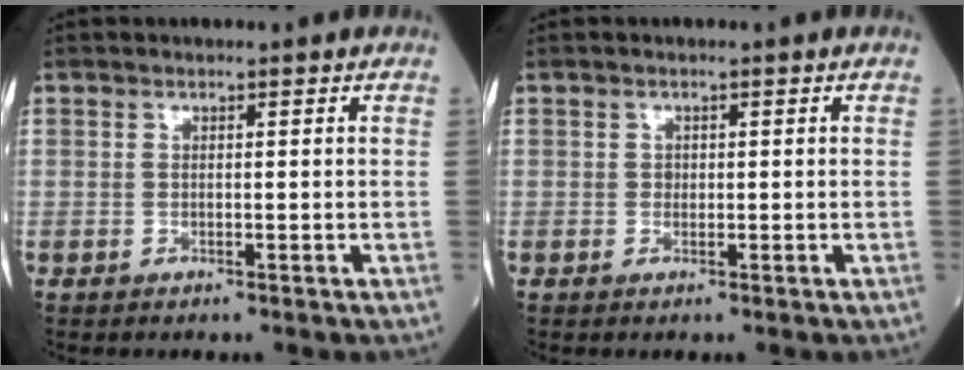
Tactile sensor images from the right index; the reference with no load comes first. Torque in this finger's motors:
{"motor_torque": [0.02, 0.00, 0.07, 0.02]}